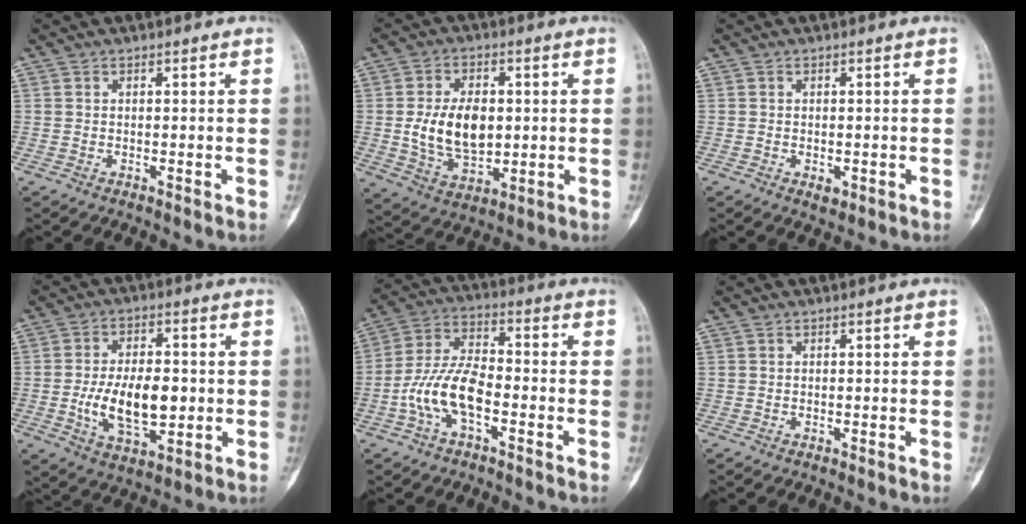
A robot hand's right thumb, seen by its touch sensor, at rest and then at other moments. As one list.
[{"total": 12.1, "force": [0.5, 7.7, 9.3], "torque": [-0.146, -0.008, 0.019]}, {"total": 1.7, "force": [-0.5, 1.1, 1.2], "torque": [-0.009, -0.001, -0.003]}, {"total": 12.8, "force": [-1.4, 6.8, 10.7], "torque": [-0.169, 0.001, -0.017]}, {"total": 10.9, "force": [-3.6, 5.1, 9.0], "torque": [-0.183, 0.039, -0.075]}, {"total": 0.0}]